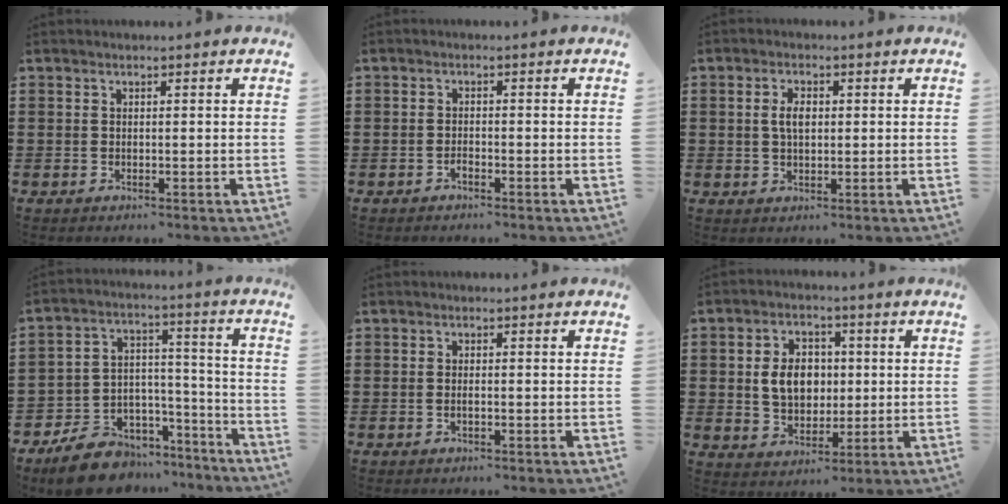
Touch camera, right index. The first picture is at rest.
{"total": 0.9, "force": [-0.7, 0.3, 0.6], "torque": [-0.014, -0.004, -0.012]}
{"total": 3.1, "force": [0.4, 1.4, 2.8], "torque": [-0.057, 0.007, 0.005]}
{"total": 9.8, "force": [-8.3, 4.6, 2.2], "torque": [-0.046, 0.041, -0.153]}
{"total": 0.8, "force": [-0.3, 0.2, 0.7], "torque": [-0.014, -0.004, -0.004]}
{"total": 6.9, "force": [0.4, 5.2, 4.5], "torque": [-0.092, 0.008, 0.000]}